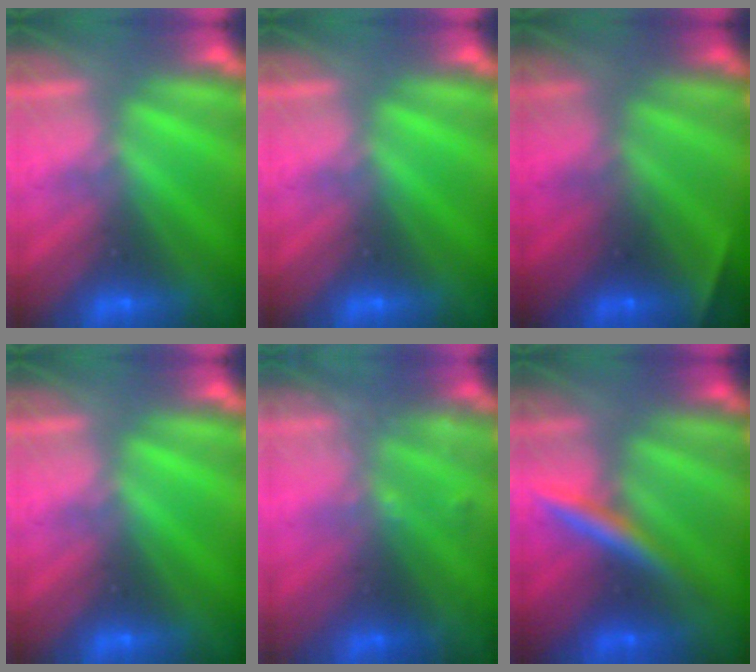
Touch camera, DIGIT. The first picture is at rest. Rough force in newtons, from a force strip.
{"total": 0.0}
{"total": 2.0}
{"total": 0.0}
{"total": 2.0}
{"total": 2.4}